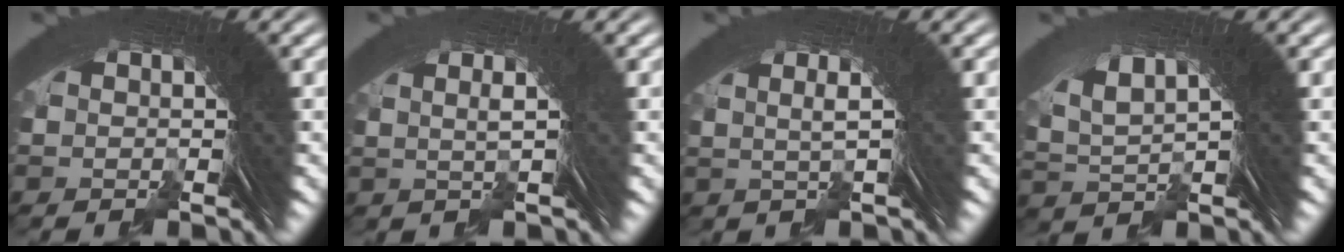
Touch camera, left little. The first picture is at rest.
{"total": 3.7, "force": [1.7, 0.0, 3.2], "torque": [-0.033, 0.015, 0.024]}
{"total": 4.7, "force": [2.3, 0.5, 4.1], "torque": [-0.045, 0.021, 0.028]}
{"total": 5.9, "force": [3.0, 2.7, 4.4], "torque": [-0.092, 0.017, 0.049]}